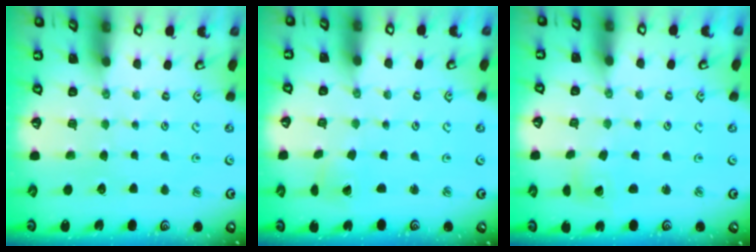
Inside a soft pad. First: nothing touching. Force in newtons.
{"total": 0.9, "press": 0.9, "slide": 0.1}
{"total": 2.6, "press": 2.6, "slide": 0.2}